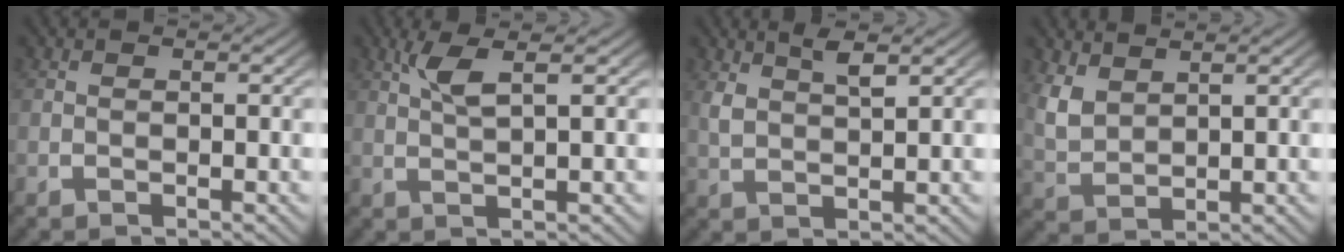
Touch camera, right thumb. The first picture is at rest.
{"total": 3.0, "force": [1.9, 0.4, 2.3], "torque": [-0.050, 0.006, 0.038]}
{"total": 3.5, "force": [2.4, 1.0, 2.3], "torque": [-0.041, 0.005, 0.052]}
{"total": 3.4, "force": [1.9, 2.0, 2.0], "torque": [-0.052, -0.006, 0.050]}